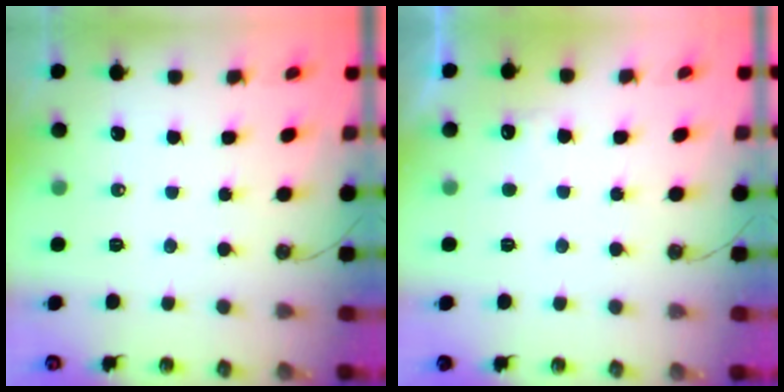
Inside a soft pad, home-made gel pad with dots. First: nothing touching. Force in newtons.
{"total": 3.8, "press": 3.7, "slide": 1.1}